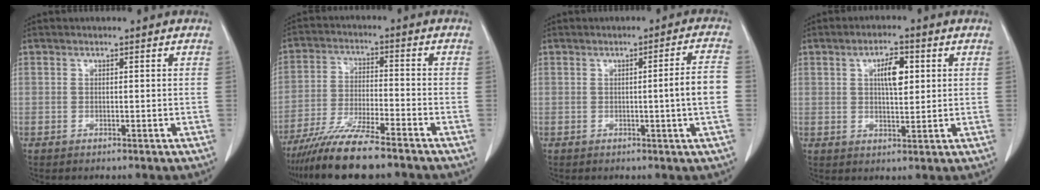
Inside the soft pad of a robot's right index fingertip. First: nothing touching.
{"total": 11.6, "force": [-9.4, 0.7, 6.7], "torque": [-0.119, -0.030, -0.164]}
{"total": 5.7, "force": [-0.7, -0.9, 5.6], "torque": [-0.076, 0.001, -0.012]}
{"total": 5.3, "force": [1.5, 1.8, 4.7], "torque": [-0.079, 0.004, 0.026]}